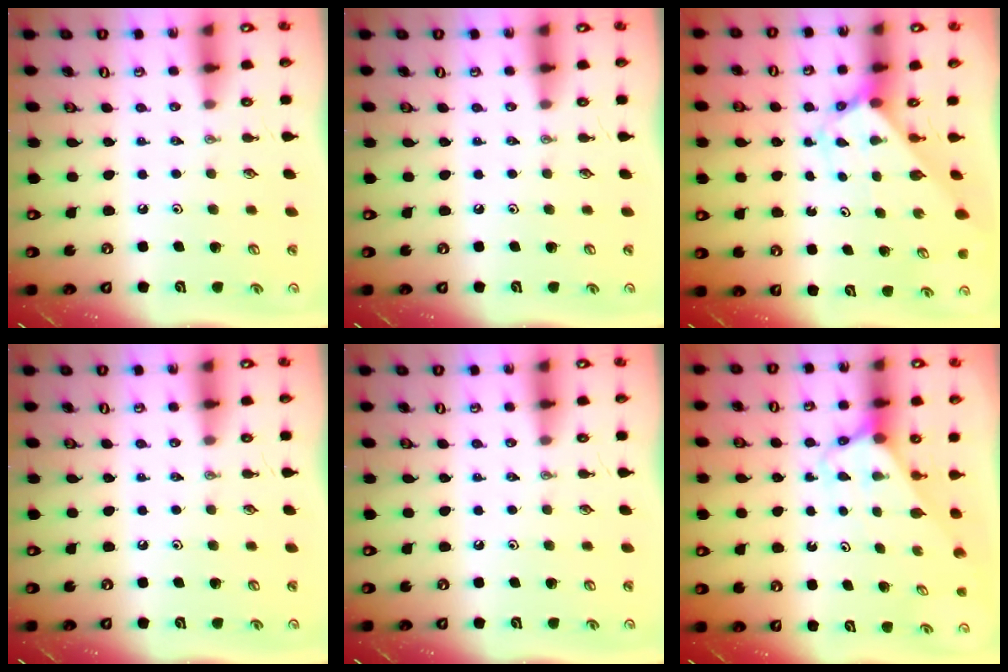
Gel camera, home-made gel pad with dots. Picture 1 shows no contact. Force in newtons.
{"total": 0.0}
{"total": 2.7, "press": 2.7, "slide": 0.1}
{"total": 0.0}
{"total": 0.0}
{"total": 3.0, "press": 3.0, "slide": 0.2}